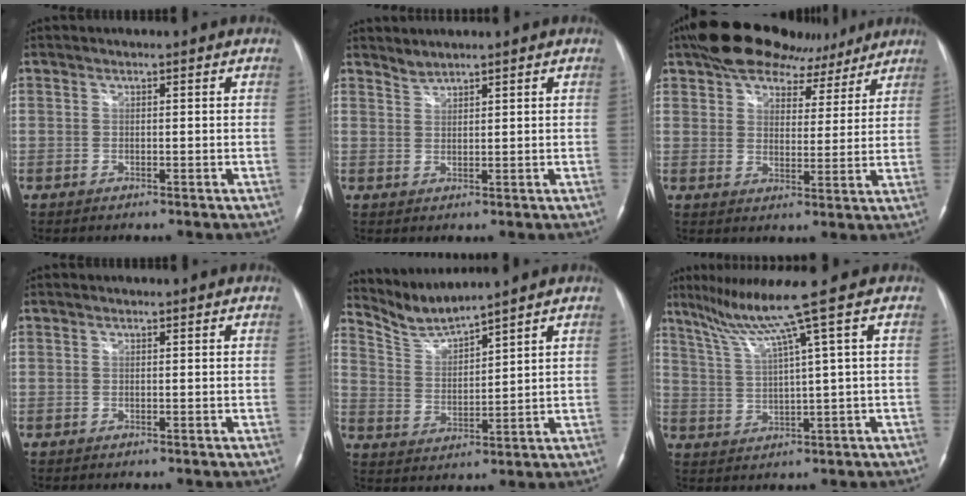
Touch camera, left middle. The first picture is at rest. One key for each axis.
{"total": 1.3, "fx": 1.3, "fy": 0.0, "fz": -0.2, "tx": 0.000, "ty": -0.001, "tz": 0.027}
{"total": 14.7, "fx": 11.4, "fy": 6.9, "fz": 6.2, "tx": -0.094, "ty": 0.035, "tz": 0.165}
{"total": 0.0}
{"total": 6.0, "fx": 5.9, "fy": -1.1, "fz": 0.2, "tx": -0.023, "ty": -0.006, "tz": 0.132}
{"total": 7.9, "fx": 5.0, "fy": -2.7, "fz": 5.5, "tx": -0.108, "ty": 0.006, "tz": 0.095}